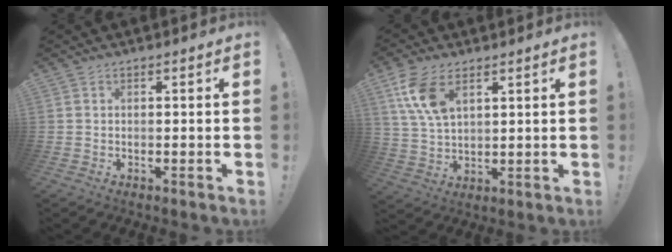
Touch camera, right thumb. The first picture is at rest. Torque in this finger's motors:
{"motor_torque": [0.01, 0.29, 0.53, 0.59, 0.10]}